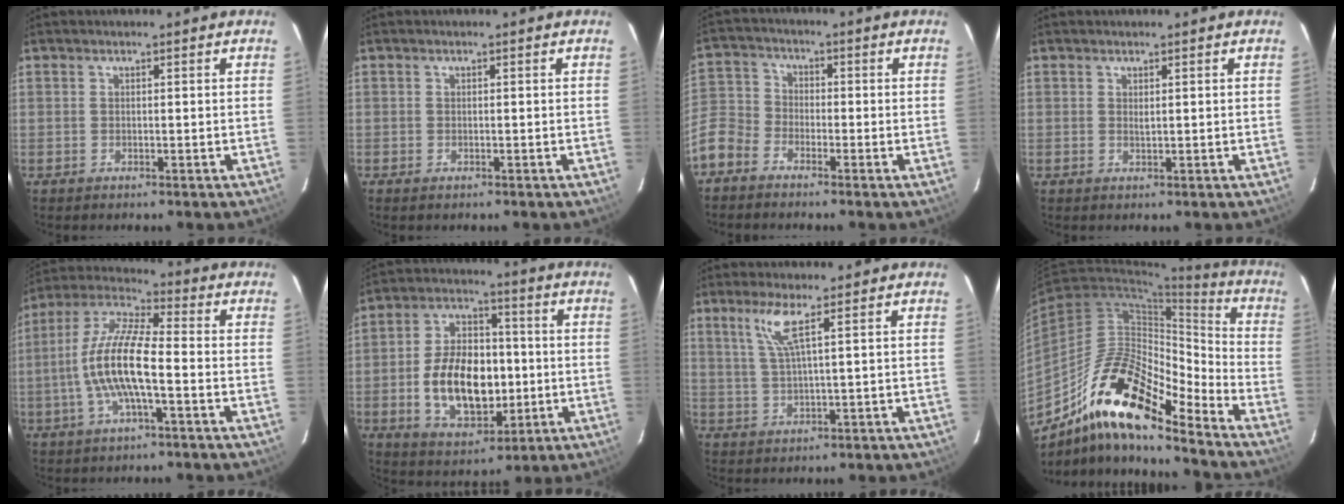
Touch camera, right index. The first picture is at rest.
{"total": 0.6, "force": [-0.4, 0.4, 0.2], "torque": [-0.004, -0.003, -0.008]}
{"total": 7.8, "force": [-5.0, 5.4, 2.6], "torque": [-0.062, 0.017, -0.119]}
{"total": 0.8, "force": [0.4, 0.3, 0.6], "torque": [-0.011, 0.001, 0.007]}
{"total": 13.0, "force": [-2.7, 2.9, 12.4], "torque": [-0.252, 0.004, -0.058]}
{"total": 16.0, "force": [-2.3, 9.6, 12.5], "torque": [-0.245, 0.016, -0.025]}
{"total": 4.9, "force": [2.6, -0.4, 4.2], "torque": [-0.086, -0.003, 0.058]}
{"total": 19.4, "force": [-13.7, 4.7, 12.9], "torque": [-0.214, 0.001, -0.260]}